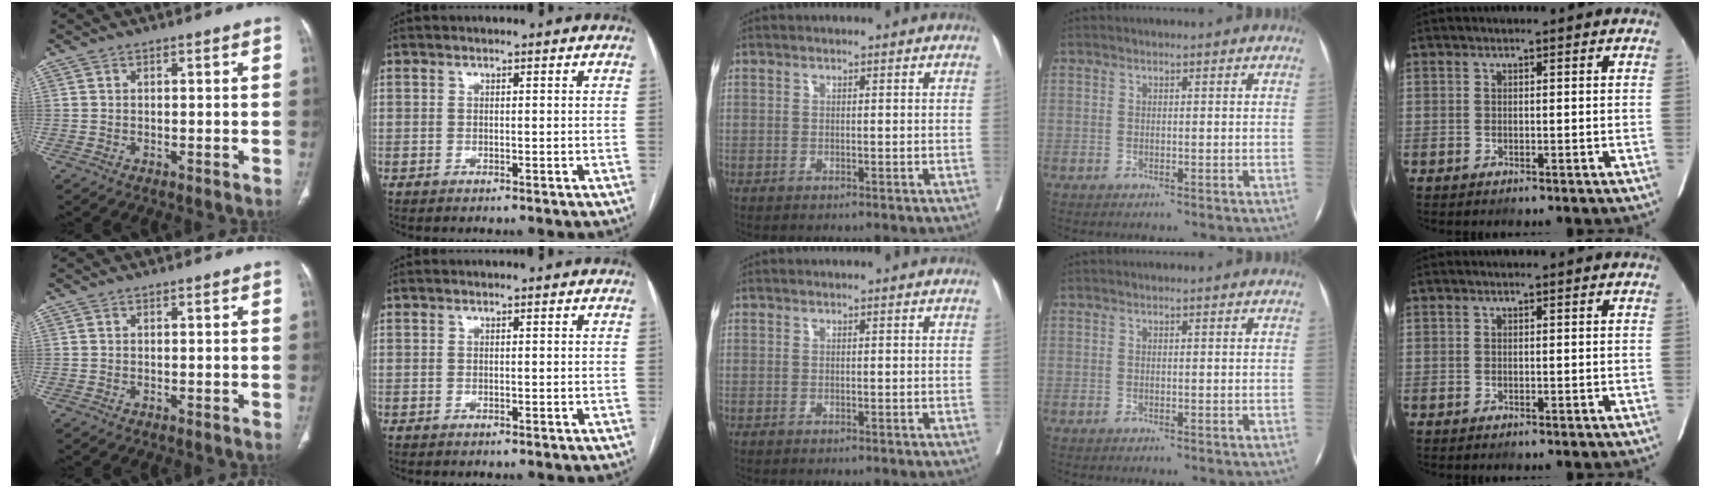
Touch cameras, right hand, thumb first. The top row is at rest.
{}